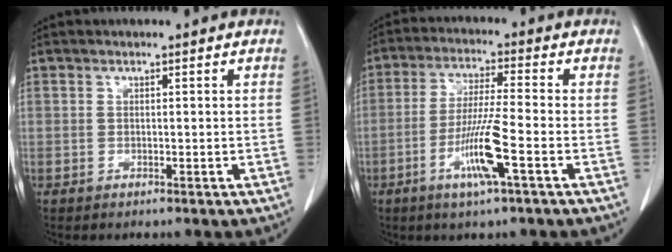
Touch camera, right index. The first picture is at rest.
{"total": 8.9, "force": [-3.4, -0.3, 8.2], "torque": [-0.159, -0.012, -0.067]}